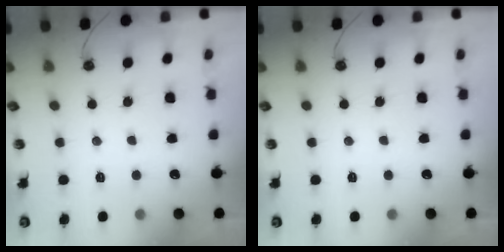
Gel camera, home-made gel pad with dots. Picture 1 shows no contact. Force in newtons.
{"total": 0.0}